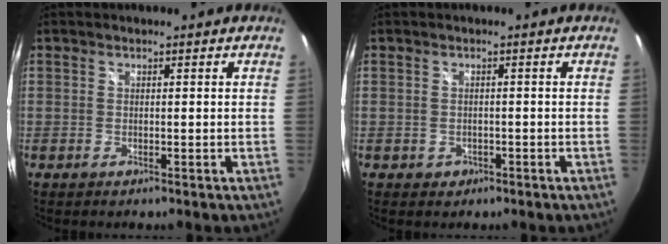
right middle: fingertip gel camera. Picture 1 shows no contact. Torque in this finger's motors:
{"motor_torque": [0.33, -0.23, 0.03, 0.01]}